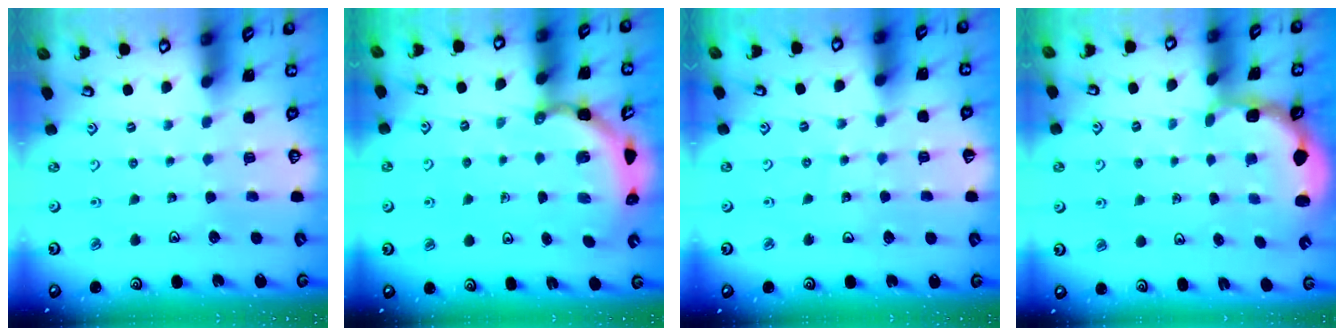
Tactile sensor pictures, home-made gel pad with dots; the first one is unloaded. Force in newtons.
{"total": 4.3, "press": 3.9, "slide": 1.8}
{"total": 4.8, "press": 4.7, "slide": 0.5}
{"total": 2.5, "press": 2.2, "slide": 1.2}